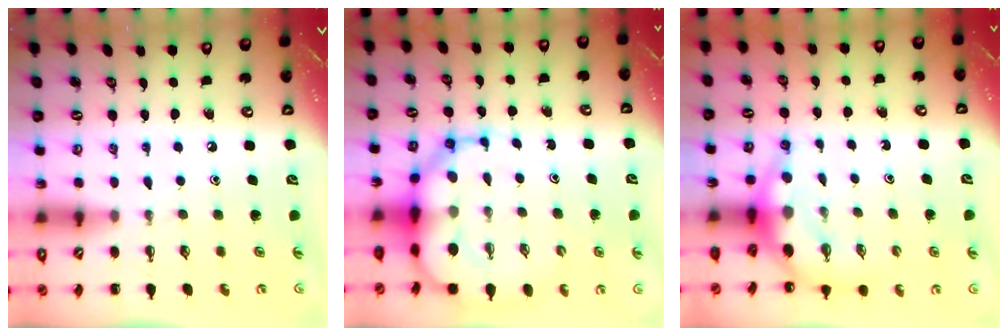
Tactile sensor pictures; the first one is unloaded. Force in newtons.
{"total": 12.2, "press": 11.7, "slide": 3.5}
{"total": 7.2, "press": 7.1, "slide": 1.1}